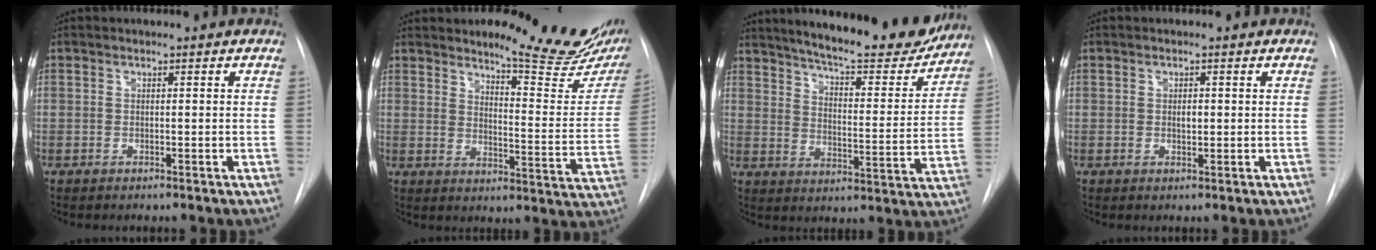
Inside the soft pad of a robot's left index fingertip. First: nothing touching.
{"total": 16.1, "force": [13.3, 2.3, 8.8], "torque": [-0.104, -0.083, 0.160]}
{"total": 21.5, "force": [19.0, 3.5, 9.5], "torque": [-0.143, -0.047, 0.247]}
{"total": 1.3, "force": [-0.7, 0.6, 1.0], "torque": [-0.016, -0.007, -0.008]}